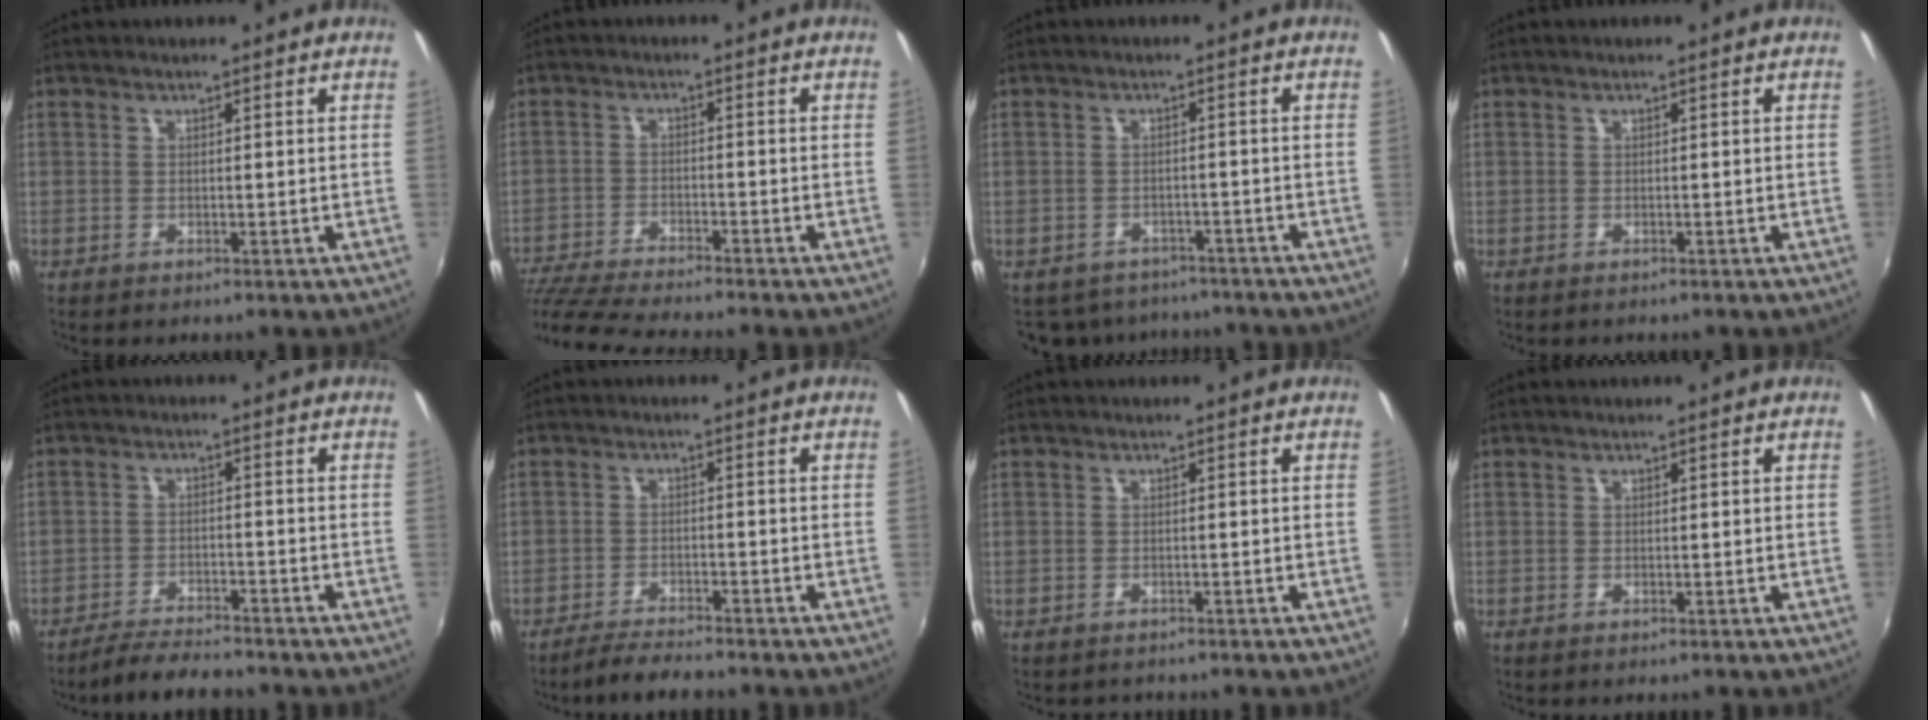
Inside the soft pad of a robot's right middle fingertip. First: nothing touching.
{"total": 11.6, "force": [-10.5, -0.1, 4.8], "torque": [-0.122, -0.031, -0.191]}
{"total": 9.0, "force": [-7.7, 4.0, 2.1], "torque": [-0.056, -0.002, -0.103]}
{"total": 0.0}
{"total": 6.3, "force": [-5.8, 0.8, 2.1], "torque": [-0.061, -0.008, -0.098]}
{"total": 4.4, "force": [-4.2, 0.2, 1.5], "torque": [-0.051, -0.009, -0.077]}
{"total": 1.0, "force": [-1.0, 0.4, -0.1], "torque": [-0.003, -0.001, -0.015]}
{"total": 0.0}